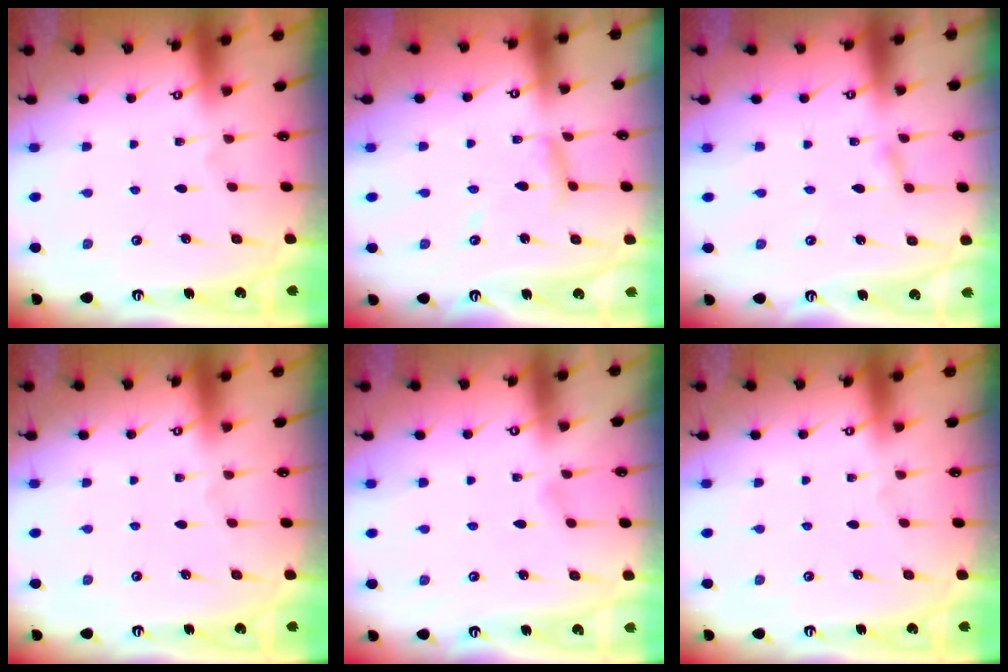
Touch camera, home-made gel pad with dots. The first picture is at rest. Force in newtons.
{"total": 7.8, "press": 7.8, "slide": 0.6}
{"total": 1.8, "press": 1.8, "slide": 0.2}
{"total": 0.0}
{"total": 0.9, "press": 0.9, "slide": 0.1}
{"total": 0.0}